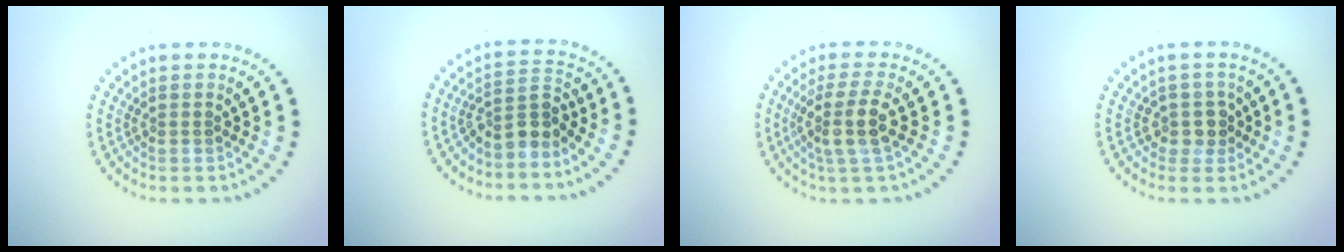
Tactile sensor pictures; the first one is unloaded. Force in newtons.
{"total": 2.8, "press": 2.1, "slide": 1.8}
{"total": 3.2, "press": 2.8, "slide": 1.7}
{"total": 1.9, "press": 1.6, "slide": 1.2}